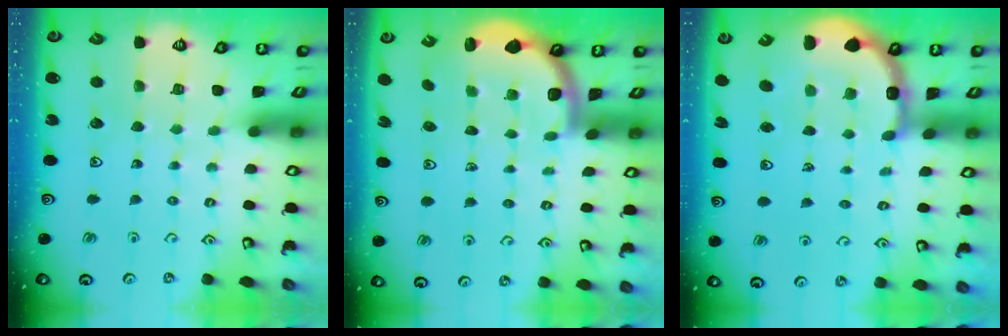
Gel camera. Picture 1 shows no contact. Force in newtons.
{"total": 1.6, "press": 1.6, "slide": 0.1}
{"total": 5.9, "press": 5.7, "slide": 1.3}